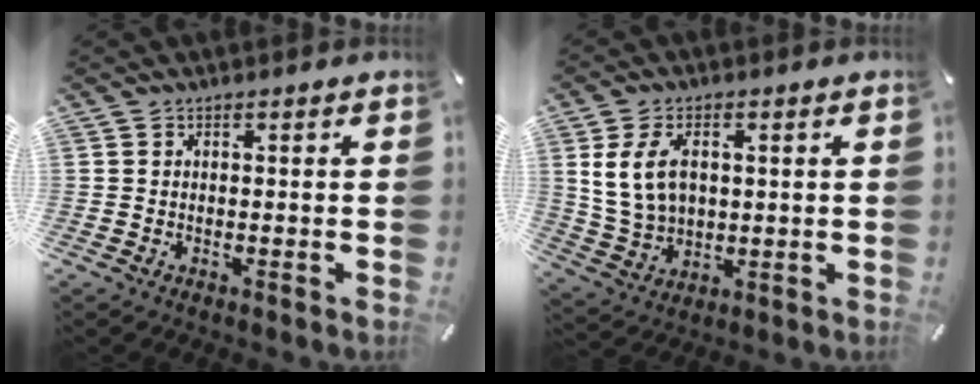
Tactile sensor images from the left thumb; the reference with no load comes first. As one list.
[{"total": 9.4, "force": [2.1, 6.8, 6.2], "torque": [-0.132, 0.004, 0.038]}]